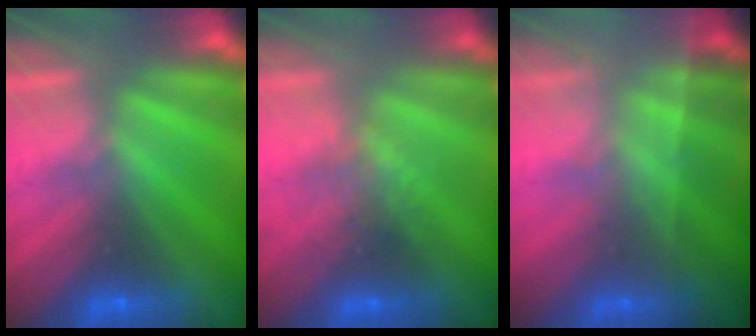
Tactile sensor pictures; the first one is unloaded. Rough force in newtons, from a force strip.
{"total": 4.1}
{"total": 1.8}